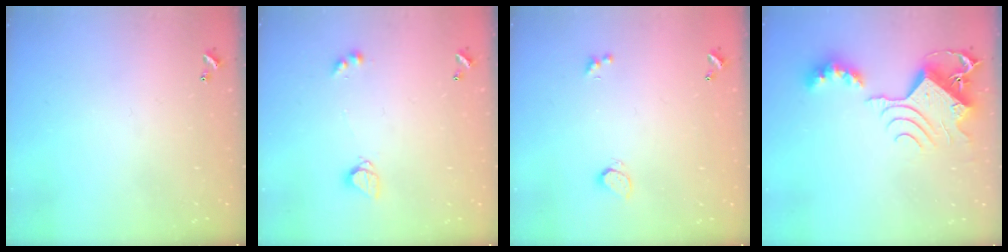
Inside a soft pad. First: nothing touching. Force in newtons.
{"total": 3.3, "press": 3.2, "slide": 0.4}
{"total": 0.6, "press": 0.5, "slide": 0.4}
{"total": 11.3, "press": 11.2, "slide": 1.0}